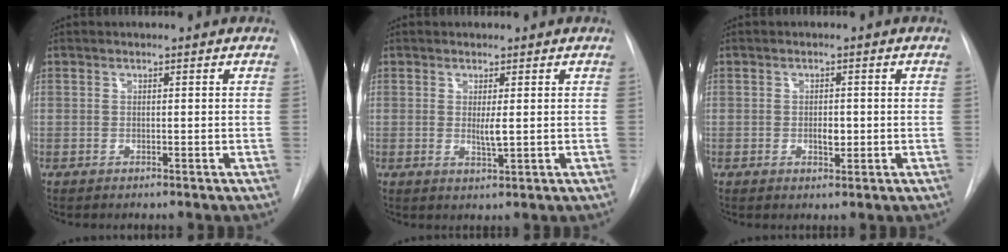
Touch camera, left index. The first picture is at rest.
{"total": 2.0, "force": [0.3, 0.2, 2.0], "torque": [-0.039, -0.006, 0.008]}
{"total": 2.1, "force": [-0.3, 1.1, 1.7], "torque": [-0.029, 0.000, -0.001]}